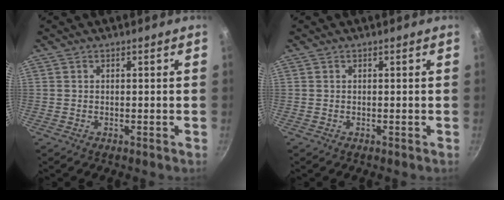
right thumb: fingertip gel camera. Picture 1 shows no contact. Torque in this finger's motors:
{"motor_torque": [0.00, 0.00, 0.00, 0.00, 0.00]}